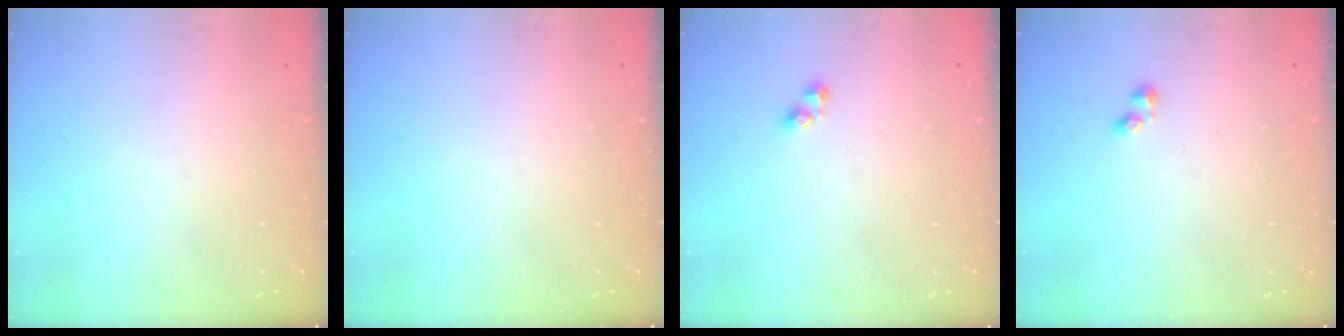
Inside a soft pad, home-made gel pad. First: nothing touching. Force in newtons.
{"total": 0.0}
{"total": 2.7, "press": 2.7, "slide": 0.4}
{"total": 1.2, "press": 1.0, "slide": 0.6}